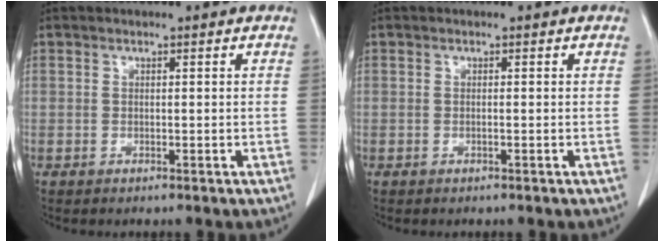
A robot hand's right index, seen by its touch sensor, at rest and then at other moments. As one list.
[{"total": 0.0}]